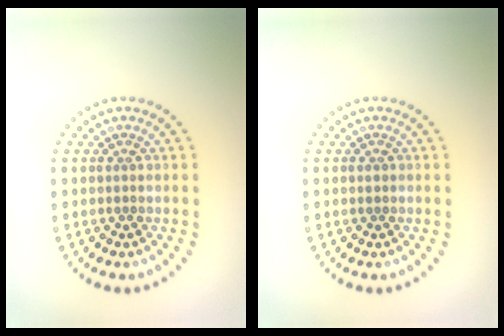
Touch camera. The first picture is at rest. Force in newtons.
{"total": 0.5, "press": 0.5, "slide": 0.1}